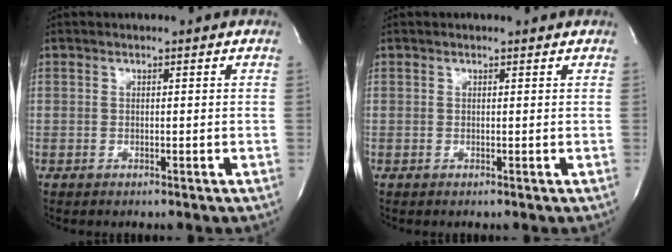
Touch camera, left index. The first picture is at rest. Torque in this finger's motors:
{"motor_torque": [0.16, -0.18, 0.17, 0.04]}